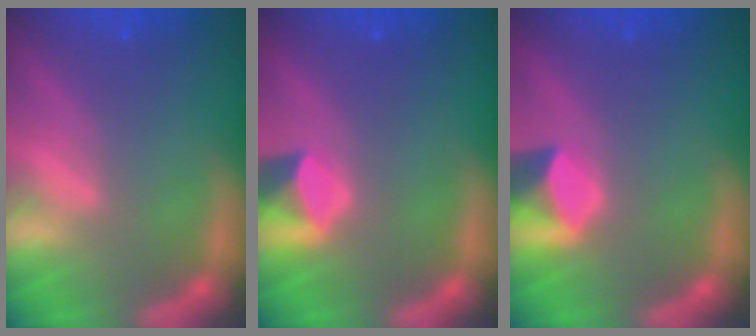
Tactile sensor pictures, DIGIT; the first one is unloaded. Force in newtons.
{"total": 2.4}
{"total": 3.0}